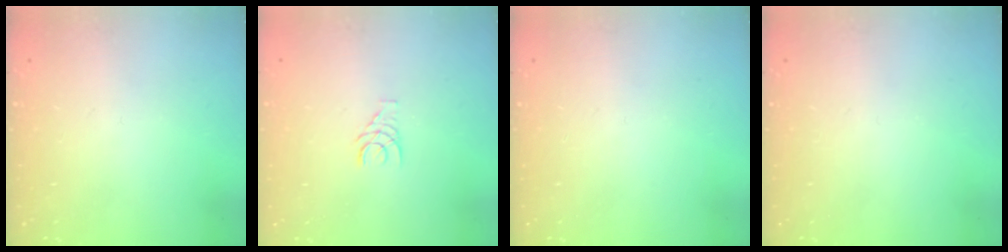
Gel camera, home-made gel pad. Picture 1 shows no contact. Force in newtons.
{"total": 3.6, "press": 3.6, "slide": 0.4}
{"total": 0.0}
{"total": 0.0}